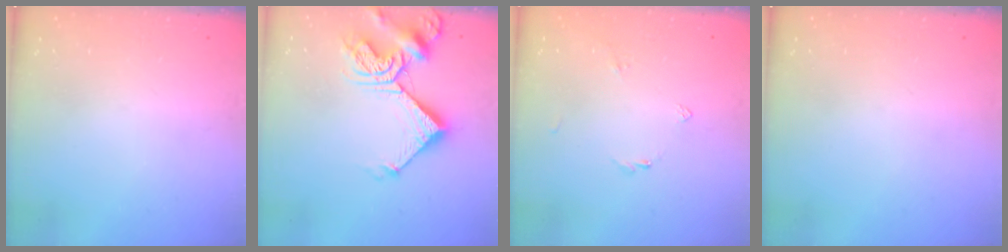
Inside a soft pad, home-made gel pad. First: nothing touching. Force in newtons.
{"total": 12.5, "press": 12.5, "slide": 1.3}
{"total": 2.8, "press": 2.7, "slide": 0.6}
{"total": 0.0}